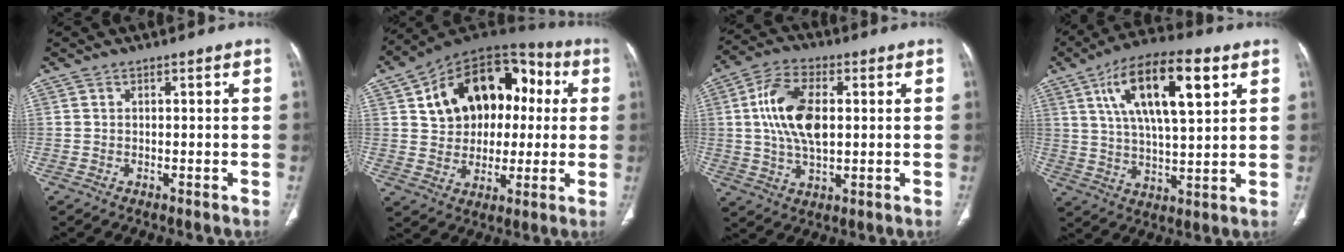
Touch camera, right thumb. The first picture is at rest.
{"total": 21.3, "force": [4.4, 15.0, 14.4], "torque": [-0.183, 0.033, 0.071]}
{"total": 13.0, "force": [1.7, 6.9, 10.9], "torque": [-0.210, 0.005, 0.031]}
{"total": 17.9, "force": [7.2, 6.4, 15.0], "torque": [-0.245, -0.008, 0.121]}